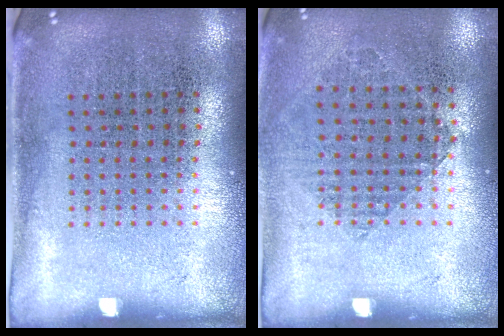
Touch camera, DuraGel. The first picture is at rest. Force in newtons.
{"total": 0.8, "press": 0.8, "slide": 0.2}